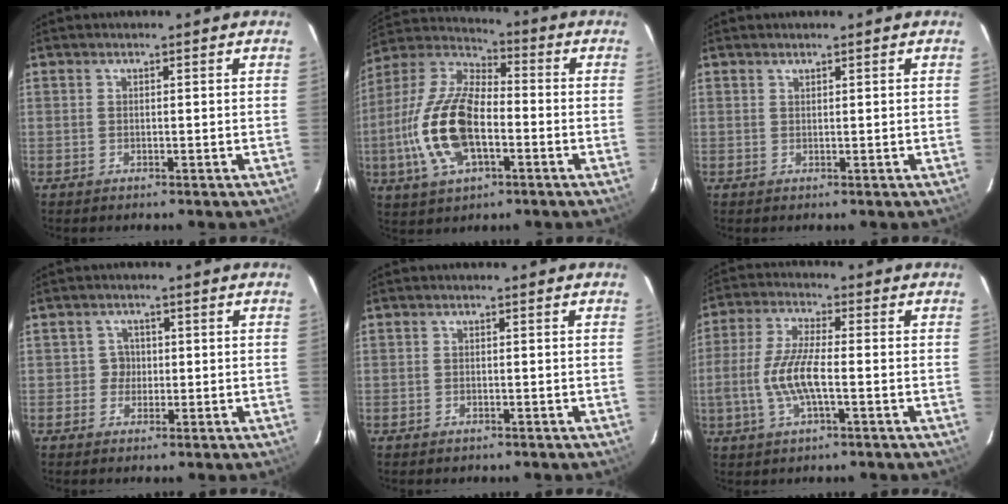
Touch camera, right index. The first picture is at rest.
{"total": 18.0, "force": [-4.3, 8.5, 15.3], "torque": [-0.331, -0.001, -0.084]}
{"total": 0.5, "force": [0.4, -0.3, 0.1], "torque": [-0.003, -0.001, 0.008]}
{"total": 2.1, "force": [-0.3, 2.1, -0.2], "torque": [0.009, 0.012, -0.004]}
{"total": 0.8, "force": [-0.5, 0.5, 0.1], "torque": [-0.004, 0.003, -0.006]}
{"total": 9.4, "force": [-2.2, 2.2, 8.8], "torque": [-0.188, -0.001, -0.043]}